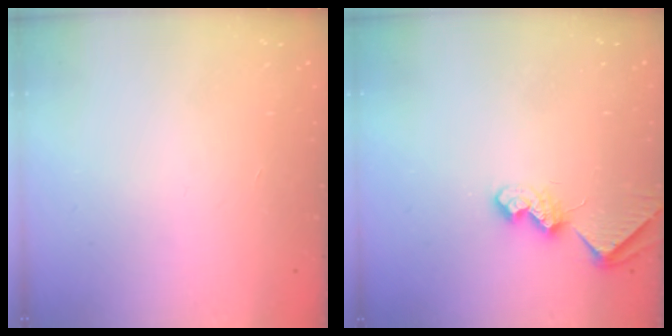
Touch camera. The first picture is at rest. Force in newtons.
{"total": 7.7, "press": 7.6, "slide": 0.9}